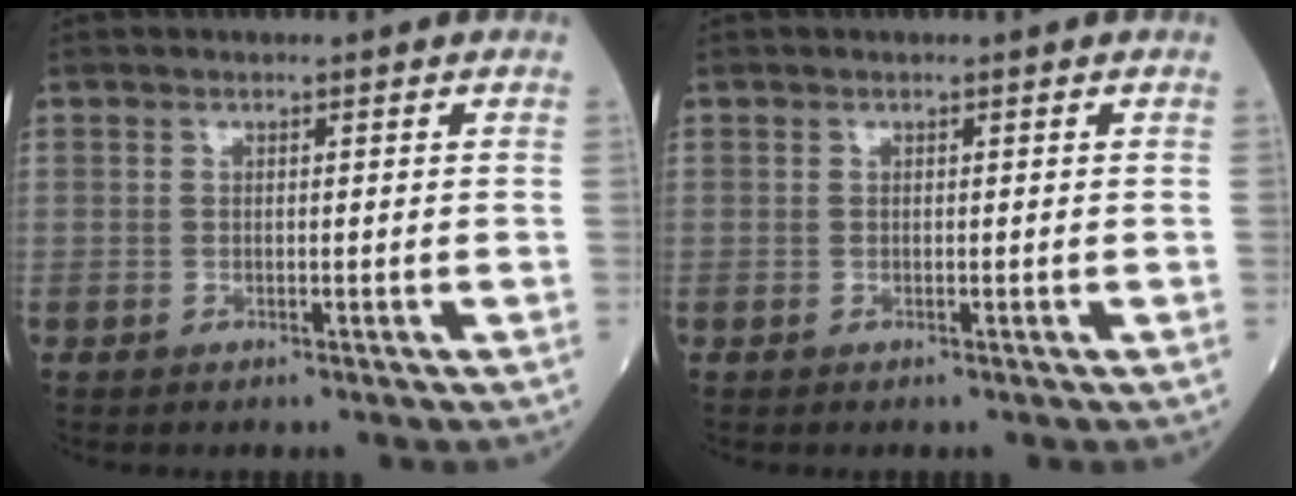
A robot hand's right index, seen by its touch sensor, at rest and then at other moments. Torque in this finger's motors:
{"motor_torque": [0.00, 0.00, 0.00, 0.00]}